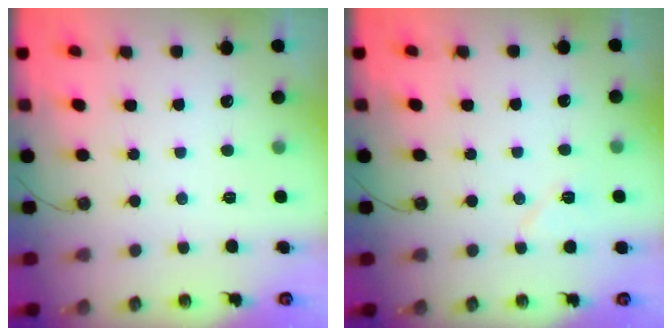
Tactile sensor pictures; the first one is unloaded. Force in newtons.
{"total": 5.5, "press": 5.5, "slide": 0.8}